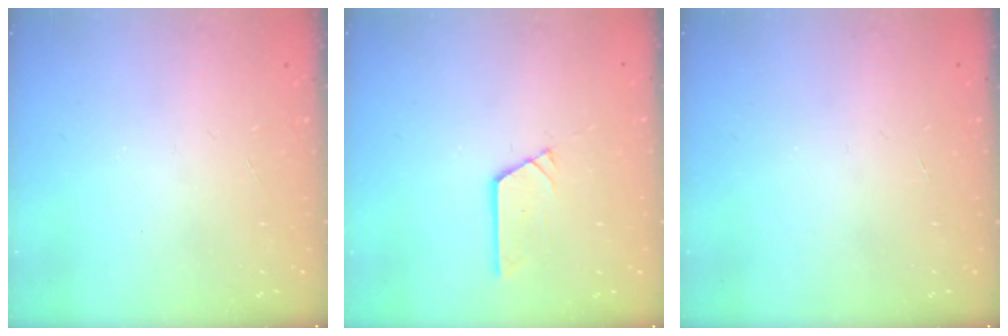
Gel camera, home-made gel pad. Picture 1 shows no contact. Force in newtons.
{"total": 3.6, "press": 3.6, "slide": 0.0}
{"total": 0.0}